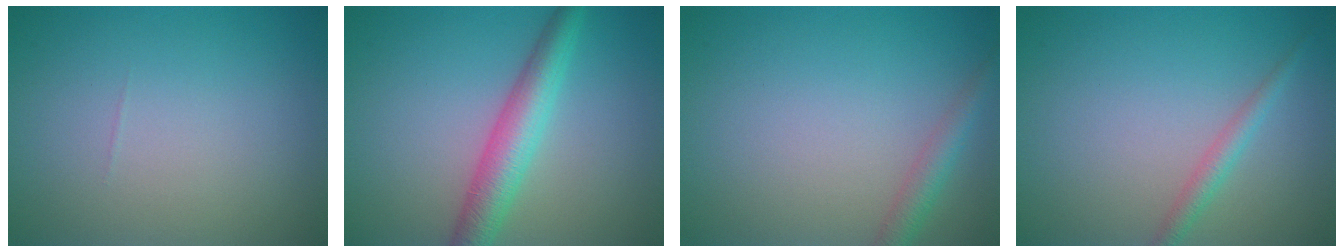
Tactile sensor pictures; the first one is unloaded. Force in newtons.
{"total": 4.6, "press": 4.6, "slide": 0.2}
{"total": 2.2, "press": 2.2, "slide": 0.1}
{"total": 1.7, "press": 1.7, "slide": 0.1}